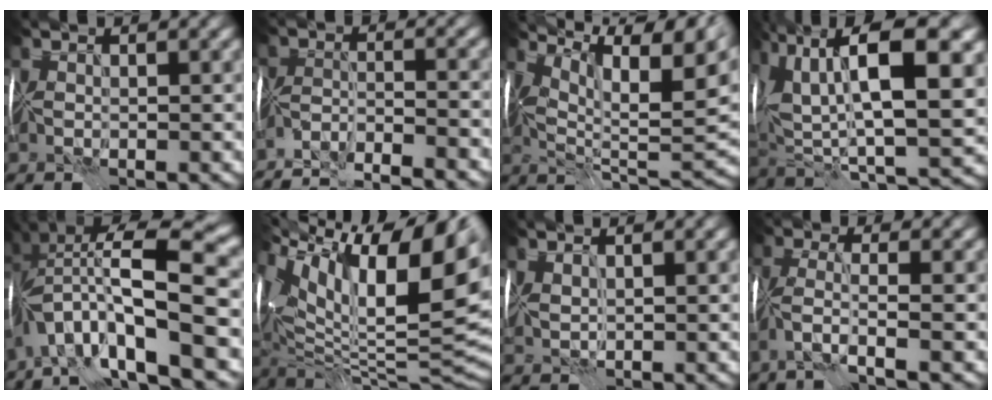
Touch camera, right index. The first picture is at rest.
{"total": 8.9, "force": [-8.6, 0.5, 2.1], "torque": [-0.031, -0.012, -0.133]}
{"total": 12.0, "force": [6.3, 3.2, 9.8], "torque": [-0.167, 0.011, 0.120]}
{"total": 14.6, "force": [4.6, 5.6, 12.6], "torque": [-0.252, 0.008, 0.090]}
{"total": 13.3, "force": [-3.3, 3.6, 12.4], "torque": [-0.207, 0.022, -0.052]}
{"total": 16.9, "force": [5.8, 6.0, 14.7], "torque": [-0.232, 0.027, 0.109]}
{"total": 1.1, "force": [0.6, 0.3, 0.8], "torque": [-0.025, 0.001, 0.021]}
{"total": 3.3, "force": [-2.4, -0.6, 2.2], "torque": [-0.052, 0.000, -0.056]}